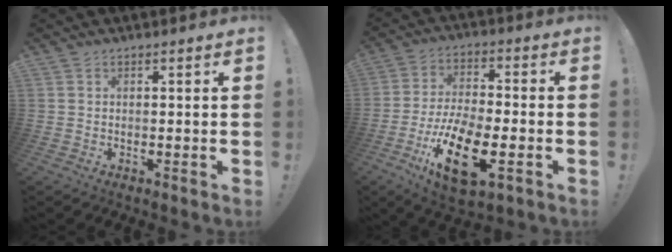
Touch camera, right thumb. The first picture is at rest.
{"total": 20.9, "force": [-8.9, 9.4, 16.4], "torque": [-0.317, 0.044, -0.142]}